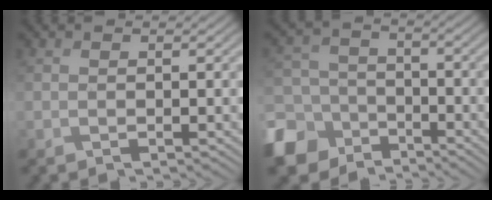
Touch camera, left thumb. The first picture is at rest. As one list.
[{"total": 10.4, "force": [-6.3, 7.4, 3.7], "torque": [-0.122, -0.030, -0.123]}]